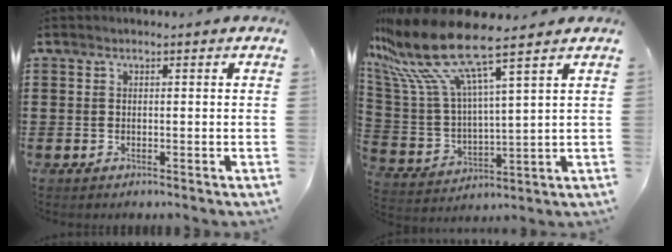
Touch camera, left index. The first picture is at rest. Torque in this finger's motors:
{"motor_torque": [2.14, 0.00, 1.06, 0.21]}